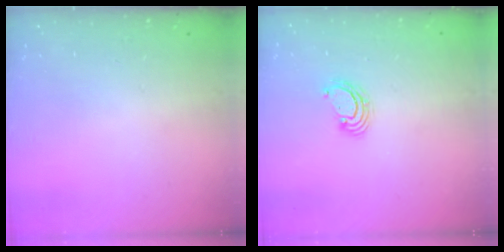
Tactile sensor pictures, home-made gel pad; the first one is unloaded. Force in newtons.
{"total": 3.2, "press": 3.2, "slide": 0.1}